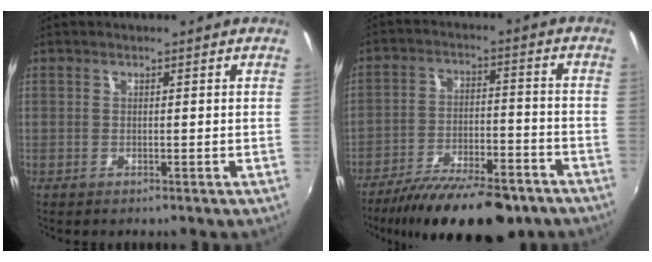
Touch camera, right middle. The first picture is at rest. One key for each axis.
{"total": 19.1, "fx": -14.8, "fy": 5.4, "fz": 10.8, "tx": -0.197, "ty": -0.036, "tz": -0.220}